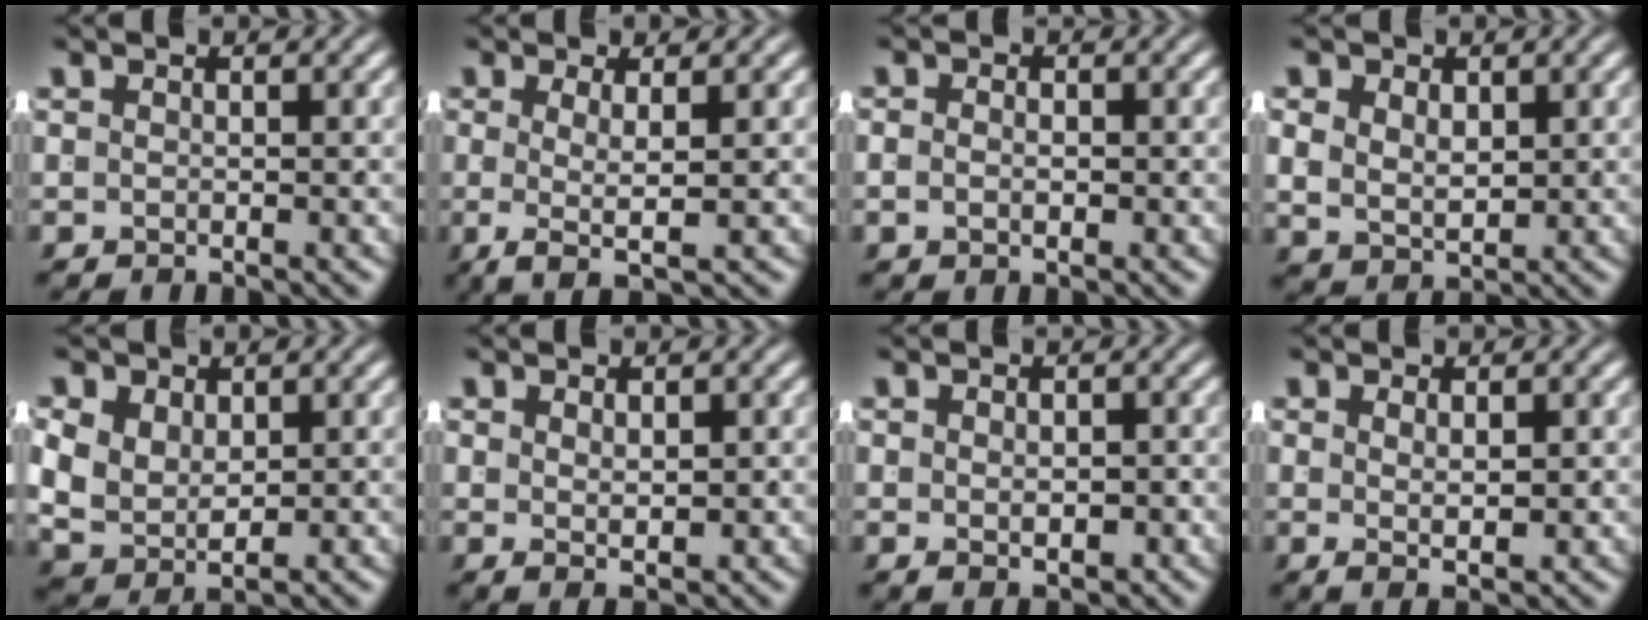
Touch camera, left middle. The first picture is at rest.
{"total": 3.4, "force": [-0.9, 0.3, 3.3], "torque": [-0.054, -0.019, -0.002]}
{"total": 1.4, "force": [-0.5, 0.7, 1.2], "torque": [-0.019, -0.004, -0.005]}
{"total": 3.7, "force": [0.6, 2.8, 2.4], "torque": [-0.053, -0.022, 0.028]}
{"total": 7.7, "force": [-0.3, 6.4, 4.3], "torque": [-0.128, -0.038, 0.011]}
{"total": 1.4, "force": [0.3, -0.5, 1.3], "torque": [-0.013, -0.013, 0.020]}
{"total": 1.8, "force": [-0.5, 0.6, 1.6], "torque": [-0.026, -0.015, 0.005]}
{"total": 1.9, "force": [0.2, -0.5, 1.8], "torque": [-0.021, -0.011, 0.015]}